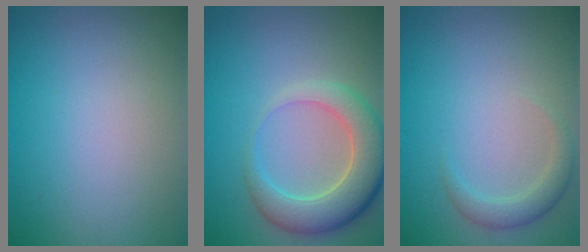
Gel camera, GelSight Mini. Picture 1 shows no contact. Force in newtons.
{"total": 6.5, "press": 6.5, "slide": 0.6}
{"total": 2.0, "press": 2.0, "slide": 0.2}